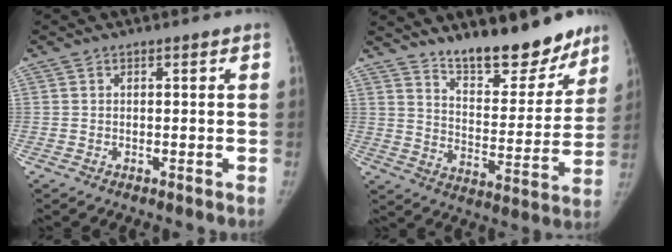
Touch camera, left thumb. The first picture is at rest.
{"total": 17.8, "force": [14.1, 6.4, 8.9], "torque": [-0.078, -0.103, 0.217]}